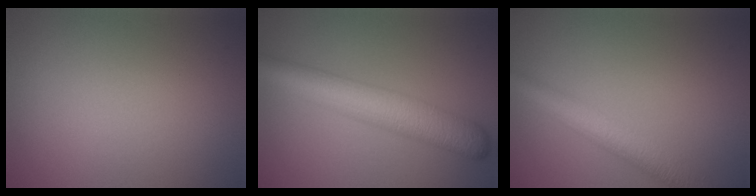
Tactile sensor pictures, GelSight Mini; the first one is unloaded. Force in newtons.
{"total": 7.3, "press": 7.3, "slide": 0.1}
{"total": 5.0, "press": 5.0, "slide": 0.3}